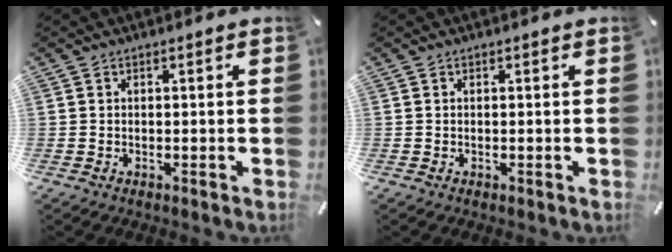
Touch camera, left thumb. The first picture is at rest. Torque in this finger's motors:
{"motor_torque": [0.00, 0.00, -0.04, 0.03, 0.00]}